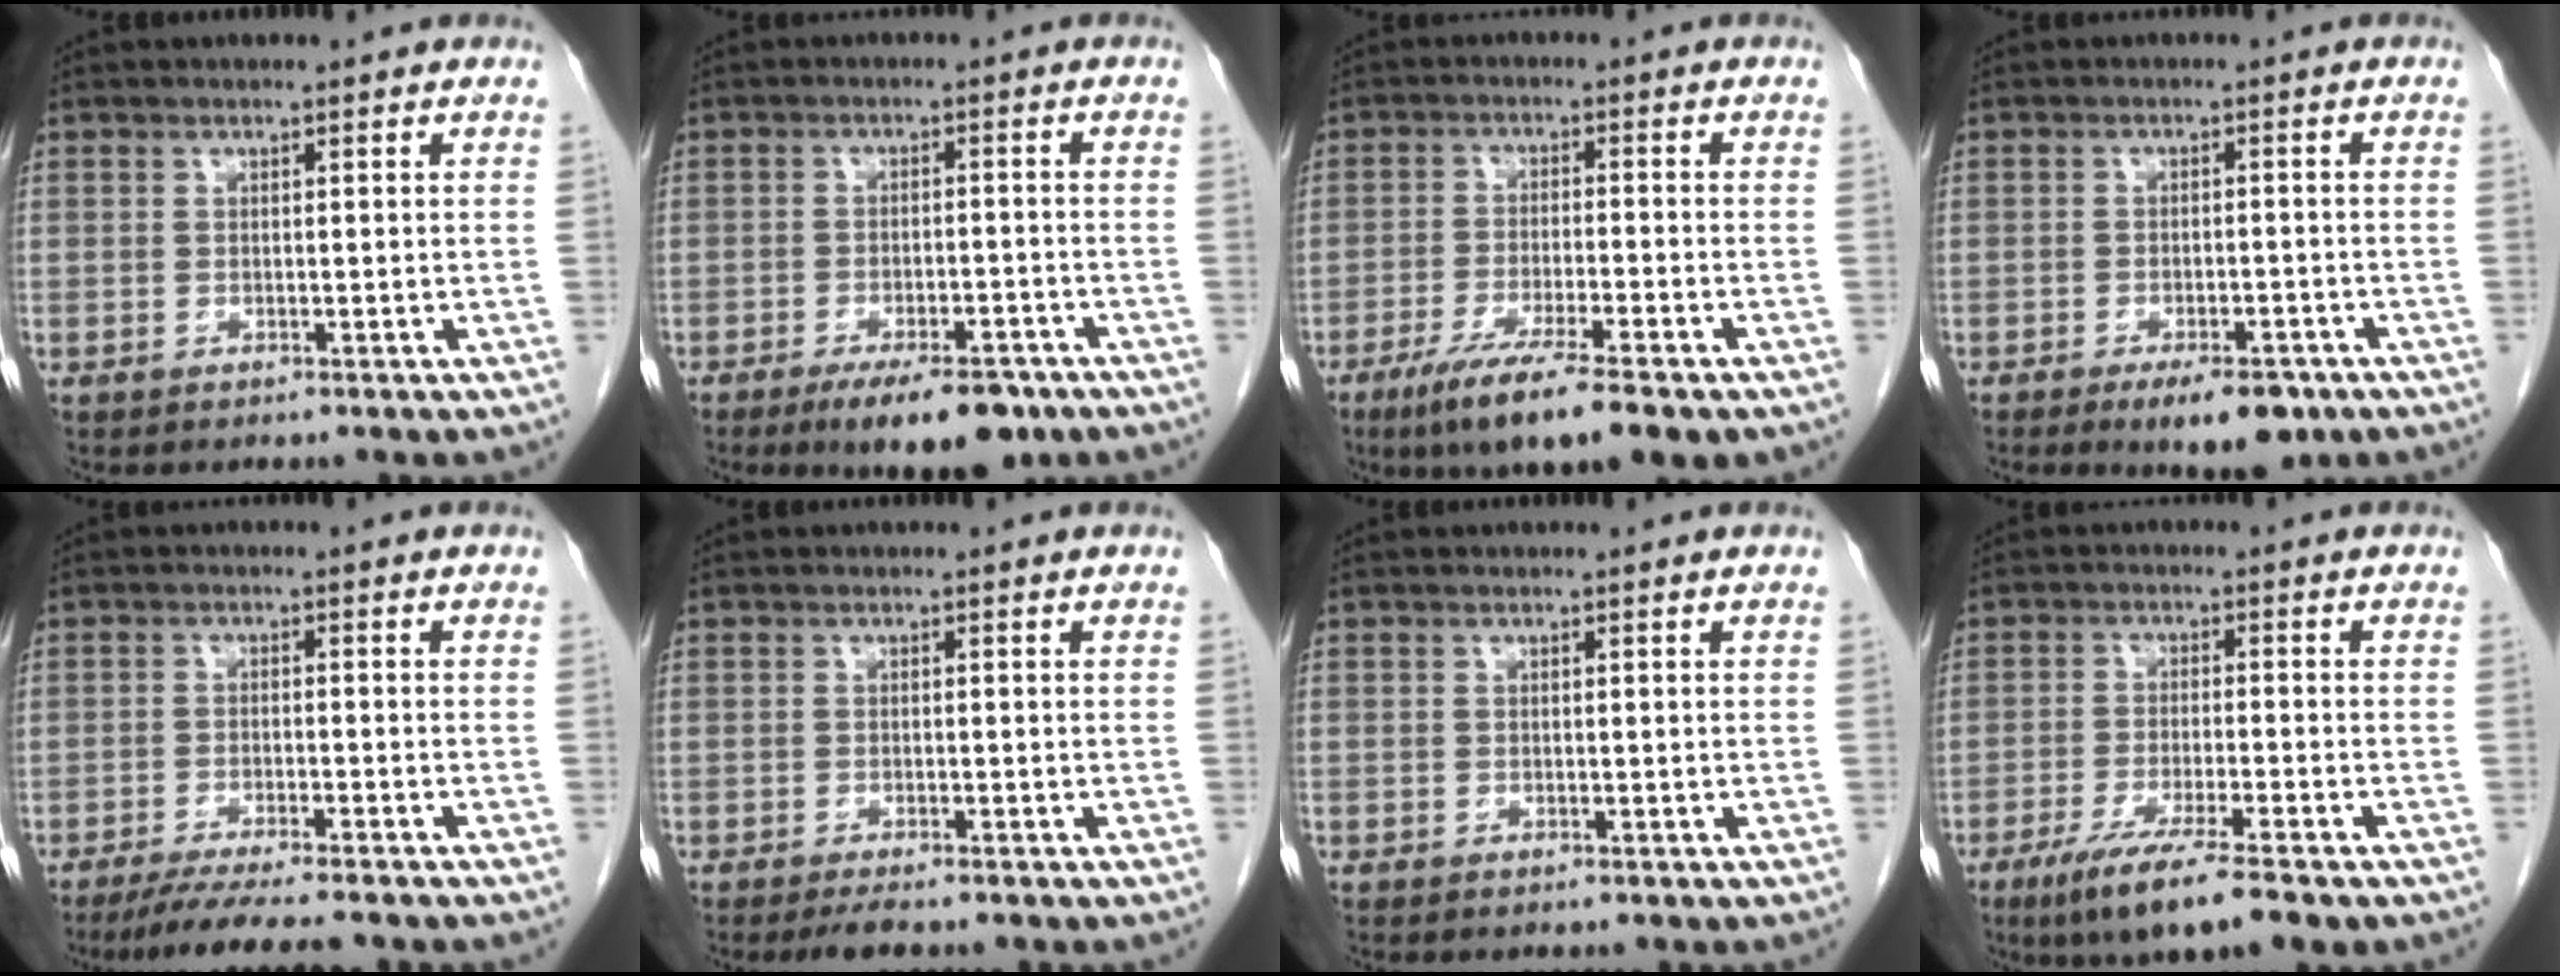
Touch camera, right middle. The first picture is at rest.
{"total": 9.4, "force": [-6.6, 3.0, 5.9], "torque": [-0.082, -0.005, -0.097]}
{"total": 11.5, "force": [-7.6, 1.4, 8.5], "torque": [-0.139, -0.026, -0.118]}
{"total": 6.9, "force": [-4.5, 2.5, 4.7], "torque": [-0.062, -0.005, -0.059]}
{"total": 9.1, "force": [-7.8, 0.2, 4.6], "torque": [-0.063, -0.022, -0.121]}
{"total": 2.3, "force": [-1.9, 0.4, 1.3], "torque": [-0.021, -0.005, -0.029]}
{"total": 0.0}
{"total": 9.8, "force": [-6.6, 0.7, 7.2], "torque": [-0.122, -0.024, -0.103]}